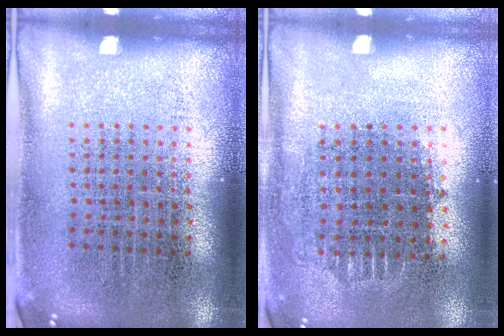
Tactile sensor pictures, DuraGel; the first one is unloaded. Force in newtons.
{"total": 0.7, "press": 0.7, "slide": 0.2}